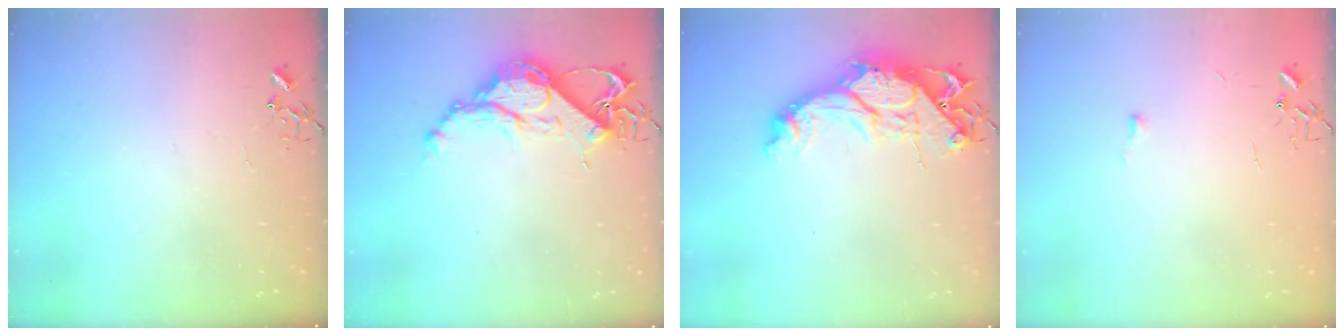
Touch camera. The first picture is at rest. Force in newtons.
{"total": 12.8, "press": 12.7, "slide": 1.0}
{"total": 15.7, "press": 15.7, "slide": 1.2}
{"total": 3.0, "press": 2.9, "slide": 0.4}